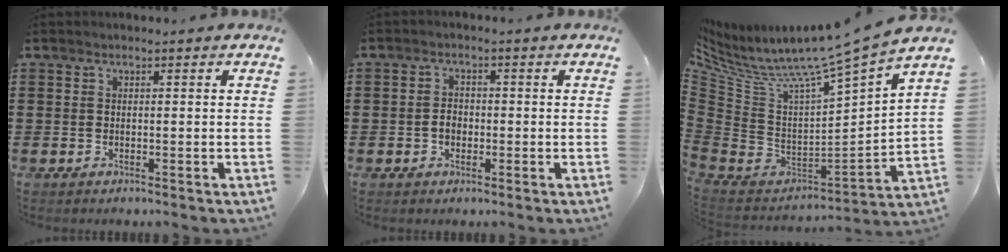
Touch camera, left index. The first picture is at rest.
{"total": 2.2, "force": [-0.5, 1.6, 1.4], "torque": [-0.029, 0.005, -0.011]}
{"total": 8.4, "force": [6.9, -0.2, 4.8], "torque": [-0.113, -0.066, 0.100]}